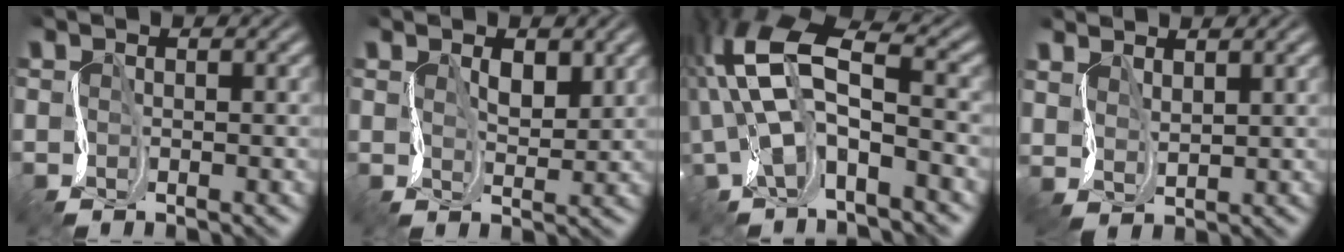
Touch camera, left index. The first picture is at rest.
{"total": 2.1, "force": [1.5, 1.0, 1.1], "torque": [-0.022, -0.001, 0.030]}
{"total": 7.5, "force": [-0.3, 3.2, 6.8], "torque": [-0.136, 0.019, -0.022]}
{"total": 2.3, "force": [2.2, 0.7, 0.2], "torque": [-0.016, 0.001, 0.052]}